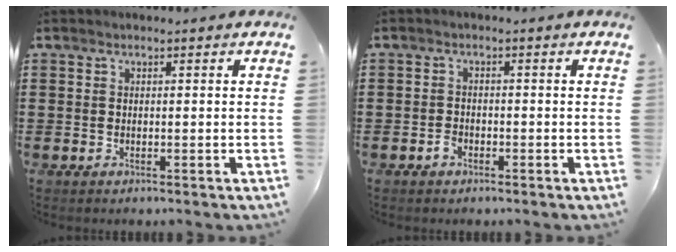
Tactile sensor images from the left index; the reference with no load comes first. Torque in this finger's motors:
{"motor_torque": [0.32, 0.36, 0.03, 0.03]}